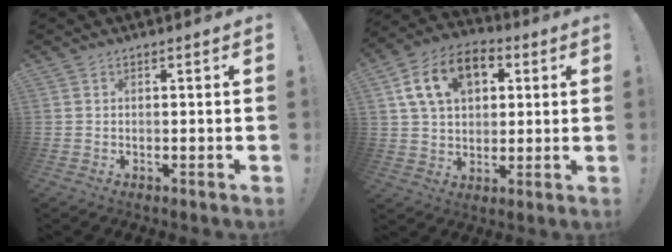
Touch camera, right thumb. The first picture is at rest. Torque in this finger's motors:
{"motor_torque": [0.81, 0.82, 0.44, -0.09, 0.08]}